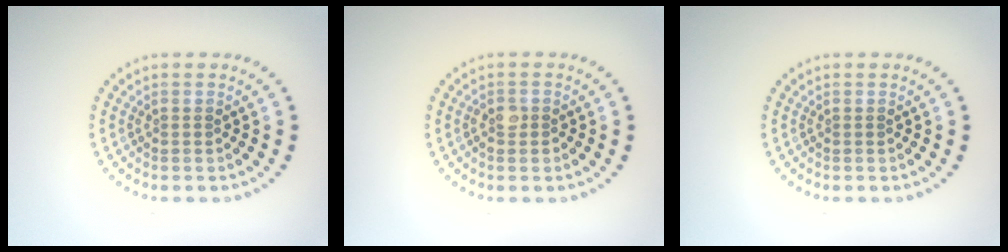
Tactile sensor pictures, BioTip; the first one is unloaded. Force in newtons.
{"total": 1.4, "press": 1.3, "slide": 0.5}
{"total": 0.0}